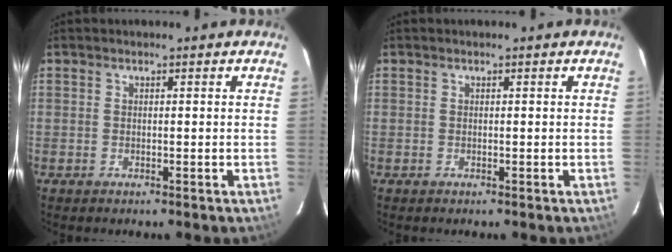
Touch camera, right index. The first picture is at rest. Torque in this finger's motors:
{"motor_torque": [0.33, 0.25, 0.02, 0.01]}